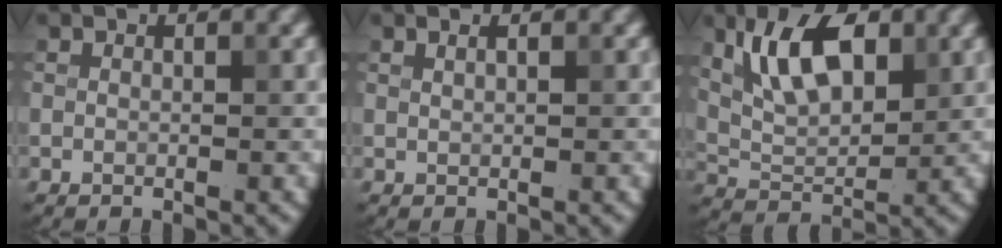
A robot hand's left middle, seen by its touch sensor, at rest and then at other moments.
{"total": 0.5, "force": [0.4, 0.1, 0.3], "torque": [-0.006, 0.000, 0.008]}
{"total": 6.6, "force": [2.7, 3.2, 5.1], "torque": [-0.092, 0.001, 0.048]}